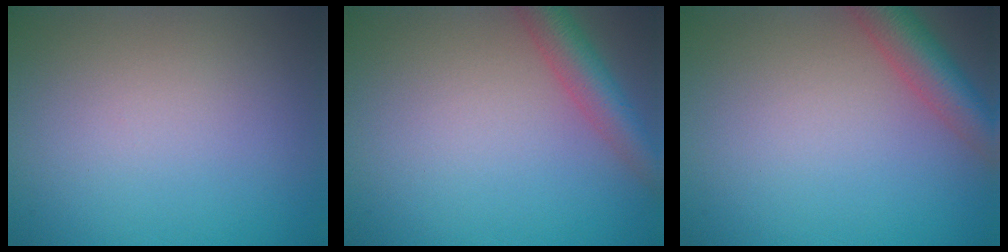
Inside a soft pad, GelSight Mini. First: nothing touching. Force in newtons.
{"total": 4.0, "press": 4.0, "slide": 0.2}
{"total": 4.6, "press": 4.6, "slide": 0.2}